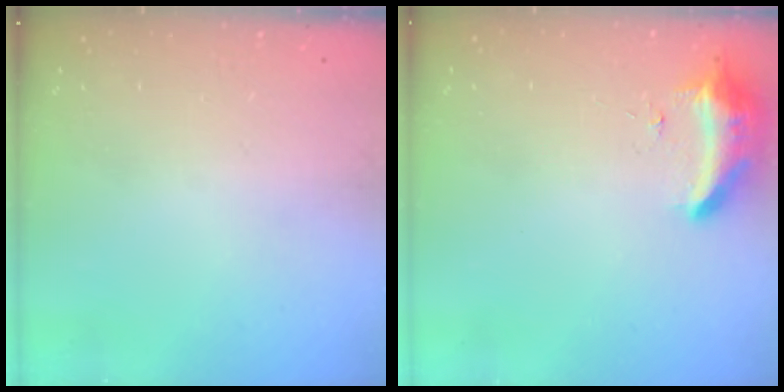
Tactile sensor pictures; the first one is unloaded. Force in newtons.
{"total": 8.9, "press": 8.8, "slide": 1.6}